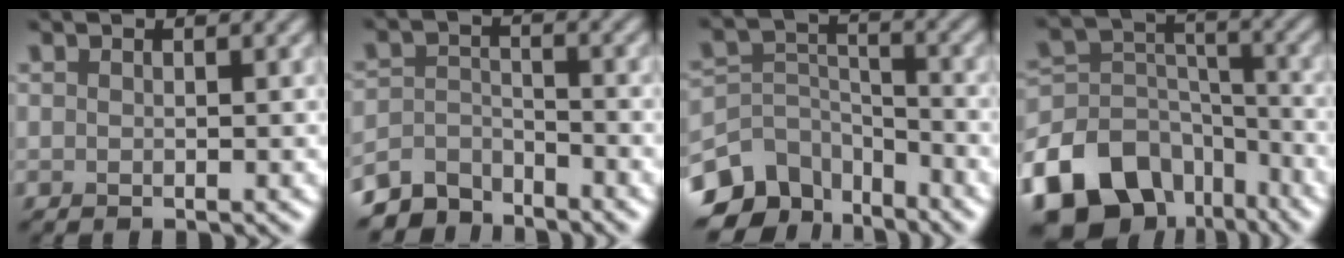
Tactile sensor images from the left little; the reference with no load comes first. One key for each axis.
{"total": 4.6, "fx": -4.3, "fy": 1.6, "fz": 0.5, "tx": -0.003, "ty": -0.004, "tz": -0.089}
{"total": 8.3, "fx": -6.0, "fy": 4.9, "fz": 3.1, "tx": -0.059, "ty": -0.013, "tz": -0.118}
{"total": 14.8, "fx": -9.6, "fy": 9.7, "fz": 5.7, "tx": -0.142, "ty": -0.003, "tz": -0.155}